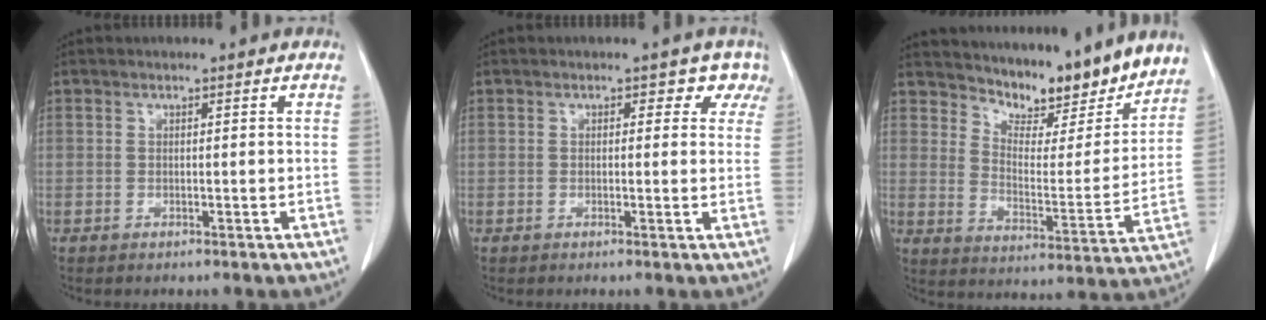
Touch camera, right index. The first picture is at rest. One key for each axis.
{"total": 3.1, "fx": 2.0, "fy": 2.2, "fz": 0.6, "tx": 0.018, "ty": -0.003, "tz": 0.002}
{"total": 12.3, "fx": 11.7, "fy": 2.9, "fz": 2.2, "tx": -0.036, "ty": -0.022, "tz": 0.169}